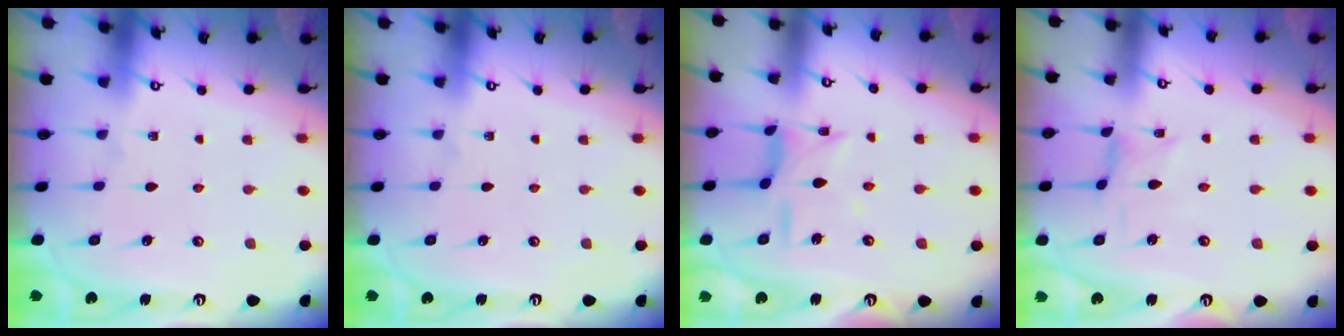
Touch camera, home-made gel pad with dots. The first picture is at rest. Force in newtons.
{"total": 0.0}
{"total": 7.4, "press": 7.4, "slide": 0.3}
{"total": 0.0}